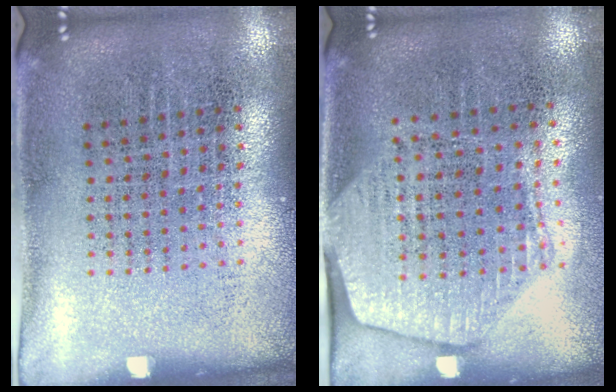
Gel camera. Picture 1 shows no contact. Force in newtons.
{"total": 1.7, "press": 1.5, "slide": 0.8}